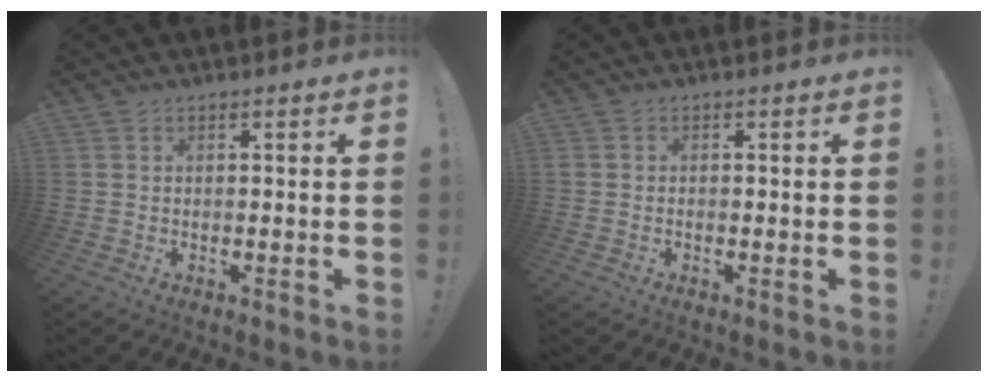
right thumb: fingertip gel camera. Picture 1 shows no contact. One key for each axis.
{"total": 0.8, "fx": -0.5, "fy": 0.5, "fz": -0.1, "tx": -0.005, "ty": 0.005, "tz": -0.008}